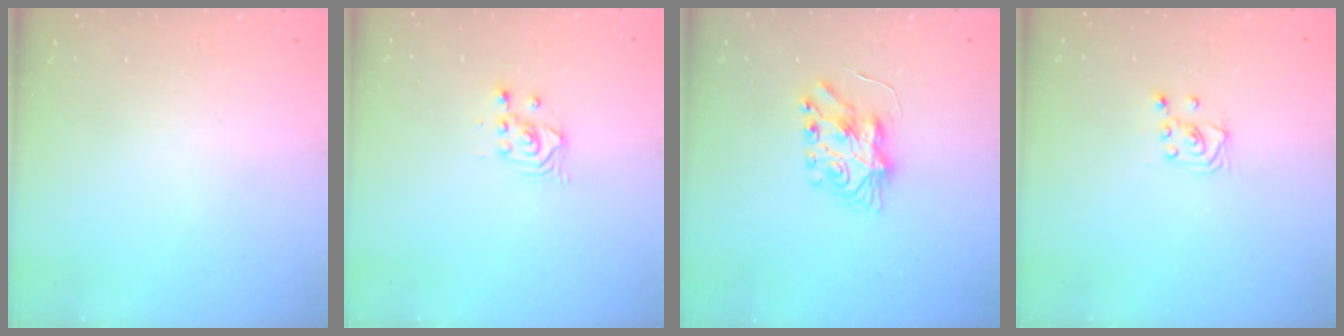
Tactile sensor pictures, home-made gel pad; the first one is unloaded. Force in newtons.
{"total": 2.5, "press": 2.5, "slide": 0.2}
{"total": 7.4, "press": 7.4, "slide": 0.2}
{"total": 2.0, "press": 2.0, "slide": 0.2}